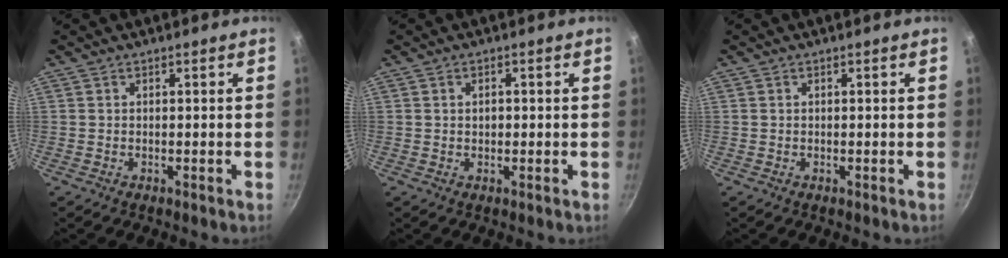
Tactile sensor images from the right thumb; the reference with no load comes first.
{"total": 1.5, "force": [0.1, 1.0, 1.0], "torque": [-0.014, 0.003, 0.001]}
{"total": 0.0}